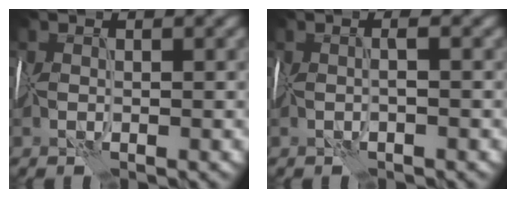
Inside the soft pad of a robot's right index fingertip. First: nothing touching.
{"total": 1.1, "force": [0.1, -0.3, 1.0], "torque": [-0.013, 0.006, 0.004]}